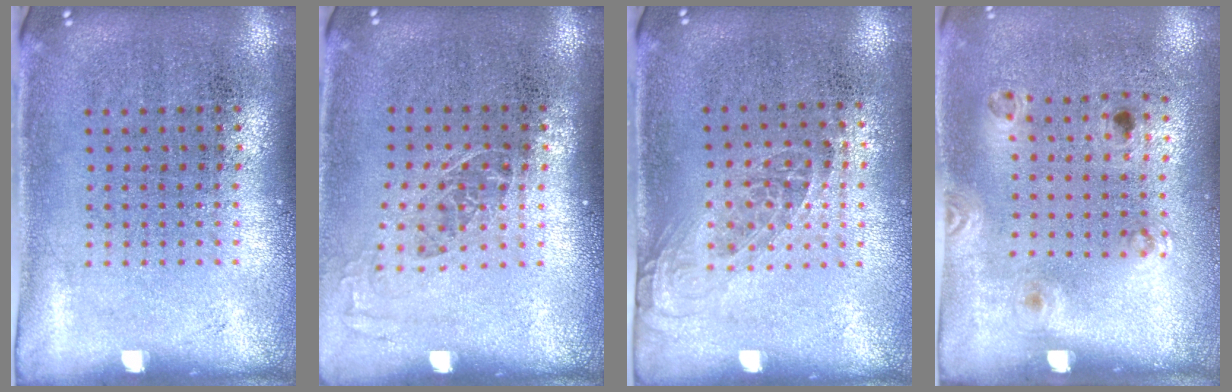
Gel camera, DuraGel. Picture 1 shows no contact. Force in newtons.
{"total": 1.1, "press": 1.0, "slide": 0.5}
{"total": 1.2, "press": 1.0, "slide": 0.7}
{"total": 1.3, "press": 0.8, "slide": 1.0}